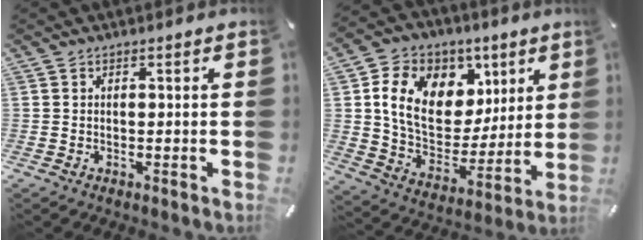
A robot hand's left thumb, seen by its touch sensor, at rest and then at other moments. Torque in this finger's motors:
{"motor_torque": [2.04, 2.02, 1.93, -0.84, 0.24]}